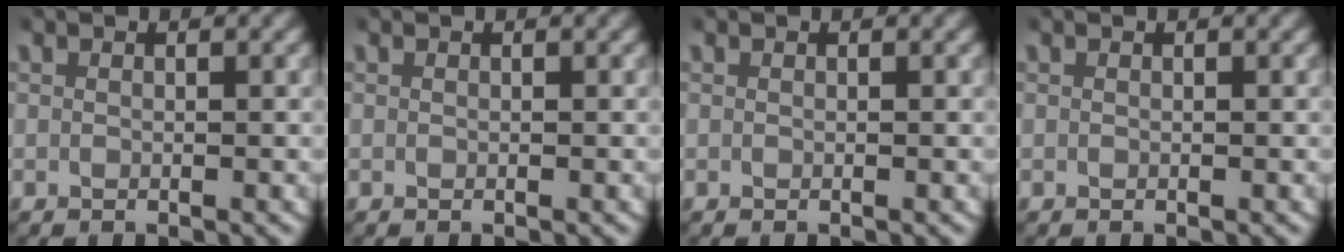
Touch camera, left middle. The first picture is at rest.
{"total": 0.0}
{"total": 0.0}
{"total": 0.0}